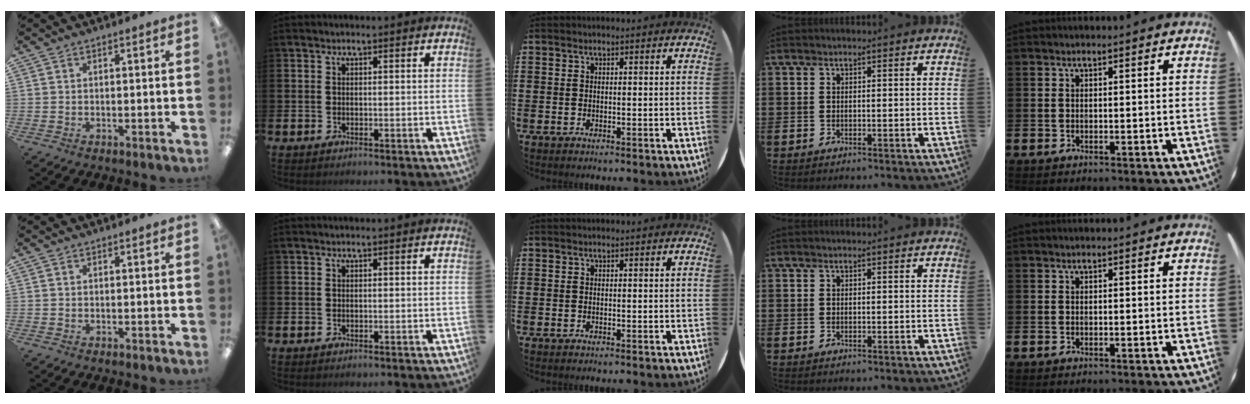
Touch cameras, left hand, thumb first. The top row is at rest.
{}